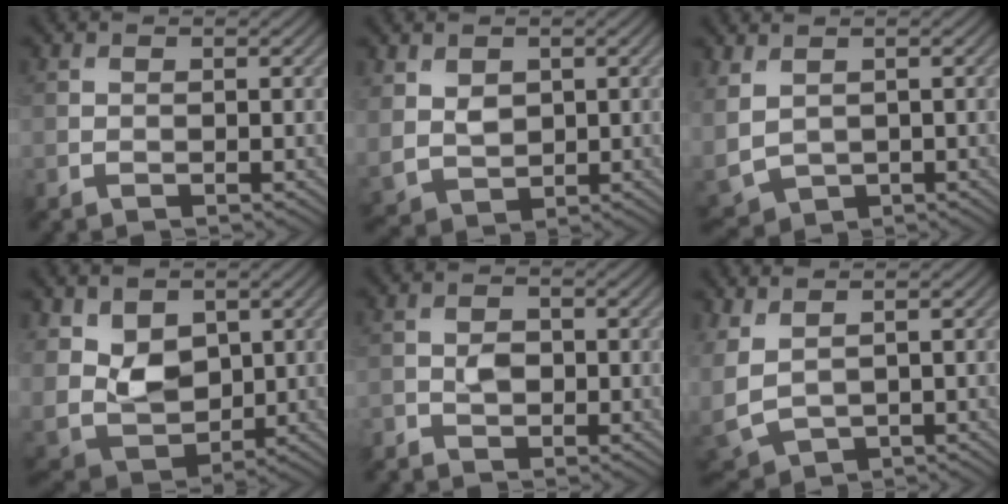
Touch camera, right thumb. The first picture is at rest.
{"total": 4.2, "force": [1.6, 3.1, 2.5], "torque": [-0.074, -0.005, 0.036]}
{"total": 4.9, "force": [1.2, 3.5, 3.2], "torque": [-0.108, -0.013, 0.032]}
{"total": 7.9, "force": [2.7, 5.6, 4.8], "torque": [-0.129, -0.012, 0.048]}
{"total": 2.1, "force": [-1.1, 1.4, 1.0], "torque": [-0.021, 0.002, -0.025]}
{"total": 5.3, "force": [1.9, 3.3, 3.7], "torque": [-0.122, -0.015, 0.049]}